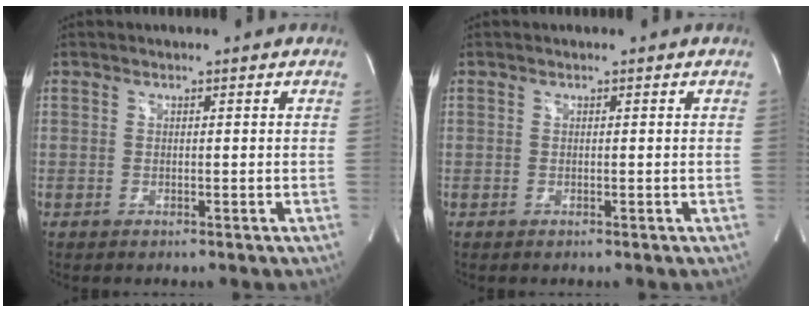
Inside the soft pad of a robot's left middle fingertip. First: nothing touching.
{"total": 0.0}